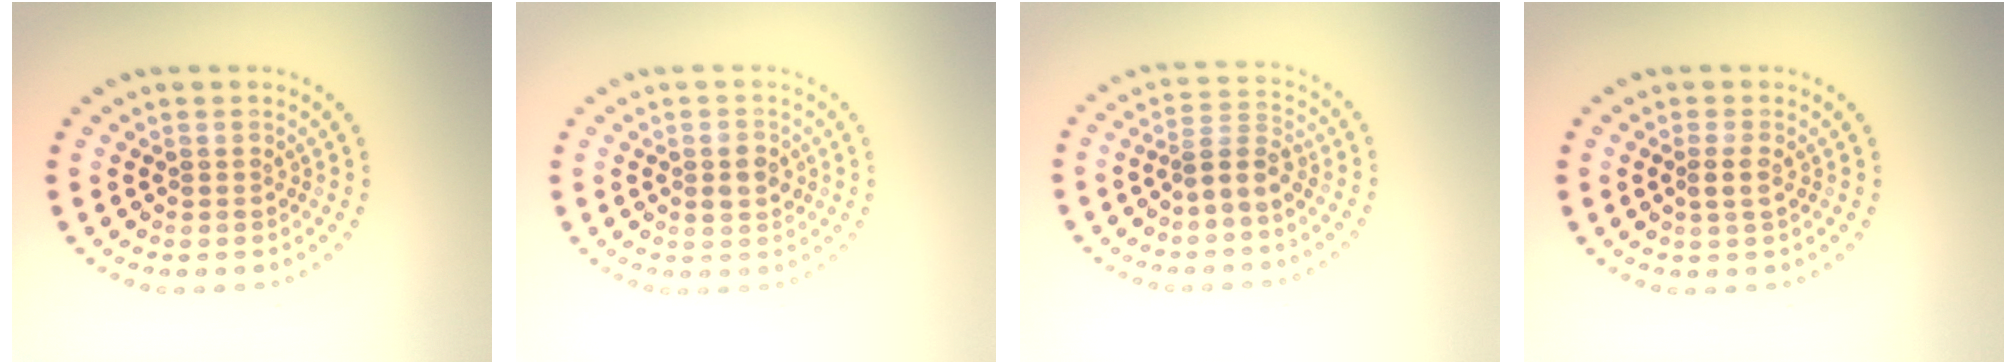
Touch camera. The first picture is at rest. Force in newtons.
{"total": 2.0, "press": 2.0, "slide": 0.0}
{"total": 2.1, "press": 1.7, "slide": 1.3}
{"total": 1.2, "press": 1.0, "slide": 0.7}